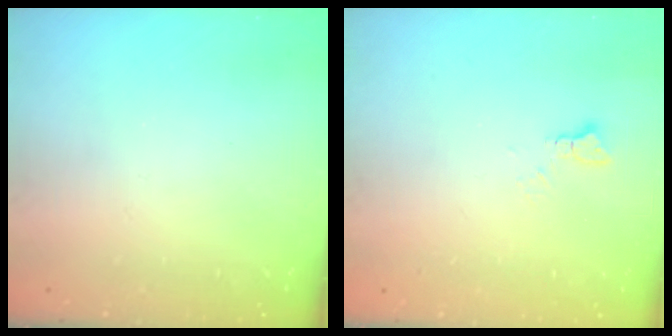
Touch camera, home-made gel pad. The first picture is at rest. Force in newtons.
{"total": 3.0, "press": 3.0, "slide": 0.4}